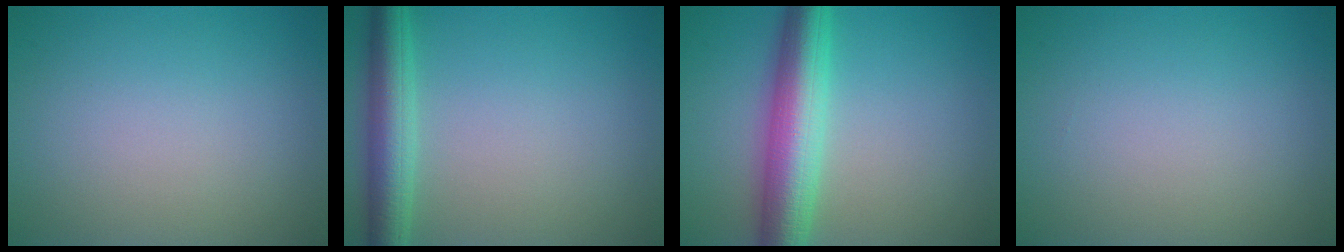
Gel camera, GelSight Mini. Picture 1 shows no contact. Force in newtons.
{"total": 4.4, "press": 4.4, "slide": 0.1}
{"total": 7.1, "press": 7.1, "slide": 0.1}
{"total": 0.0}